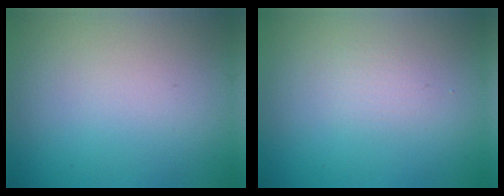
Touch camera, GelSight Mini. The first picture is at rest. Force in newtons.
{"total": 1.0, "press": 1.0, "slide": 0.1}